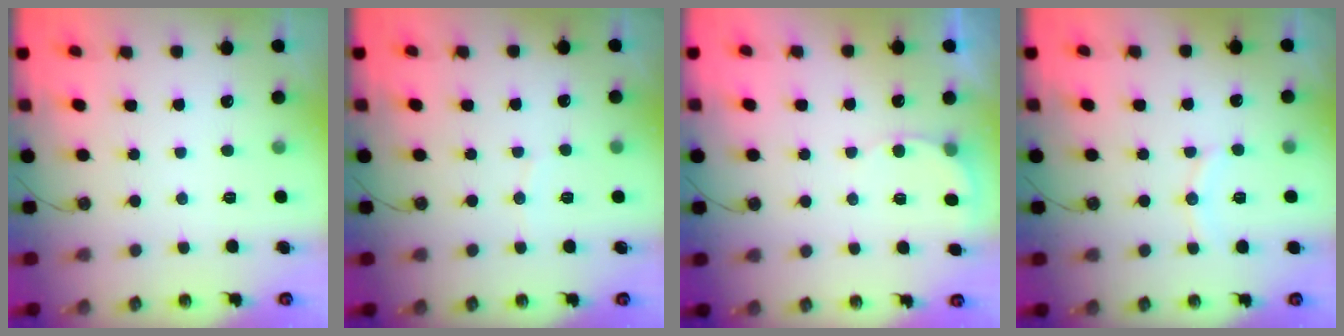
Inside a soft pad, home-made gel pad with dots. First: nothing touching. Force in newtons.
{"total": 3.3, "press": 3.3, "slide": 0.4}
{"total": 4.5, "press": 4.4, "slide": 1.0}
{"total": 6.3, "press": 6.1, "slide": 1.4}